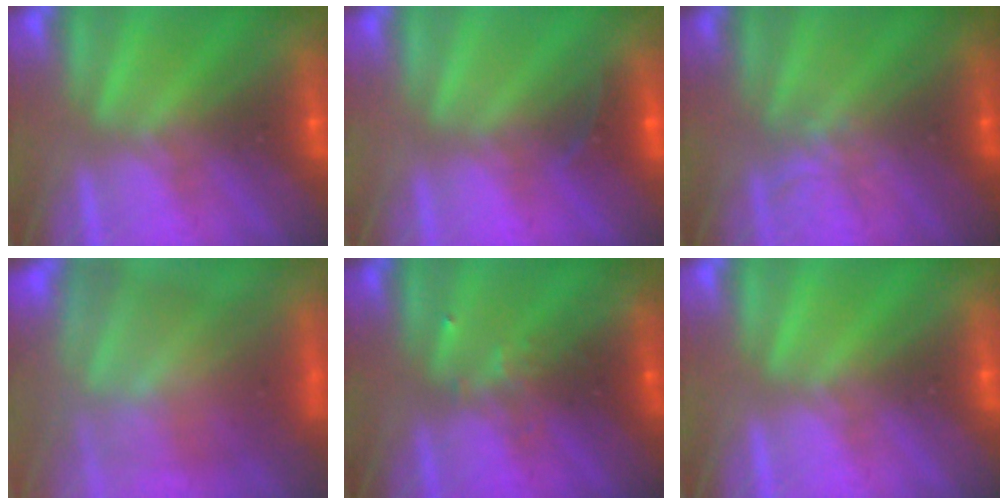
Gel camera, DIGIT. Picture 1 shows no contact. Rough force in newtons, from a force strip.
{"total": 2.6}
{"total": 1.8}
{"total": 8.6}
{"total": 2.4}
{"total": 0.0}